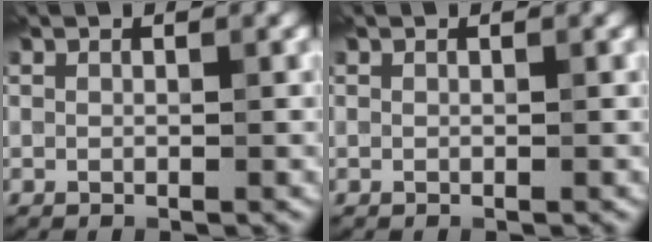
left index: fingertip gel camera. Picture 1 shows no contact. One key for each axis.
{"total": 0.0}